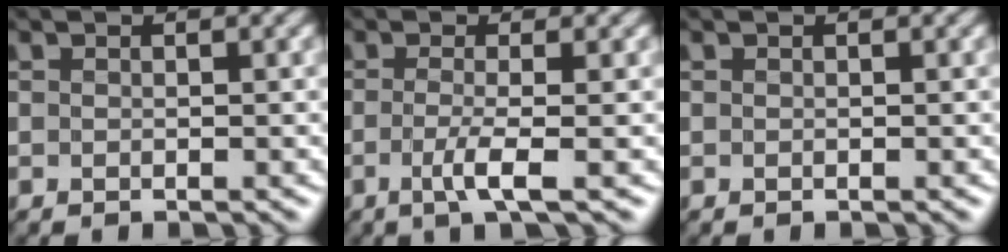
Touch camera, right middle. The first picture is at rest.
{"total": 2.9, "force": [-0.9, 0.6, 2.7], "torque": [-0.053, -0.007, -0.020]}
{"total": 0.0}